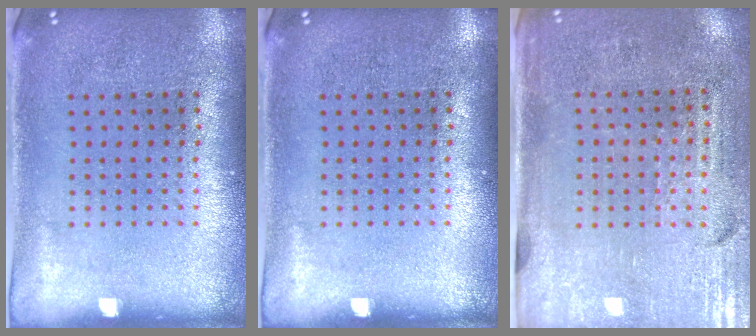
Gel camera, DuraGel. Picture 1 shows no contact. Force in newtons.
{"total": 0.0}
{"total": 3.4, "press": 3.1, "slide": 1.4}